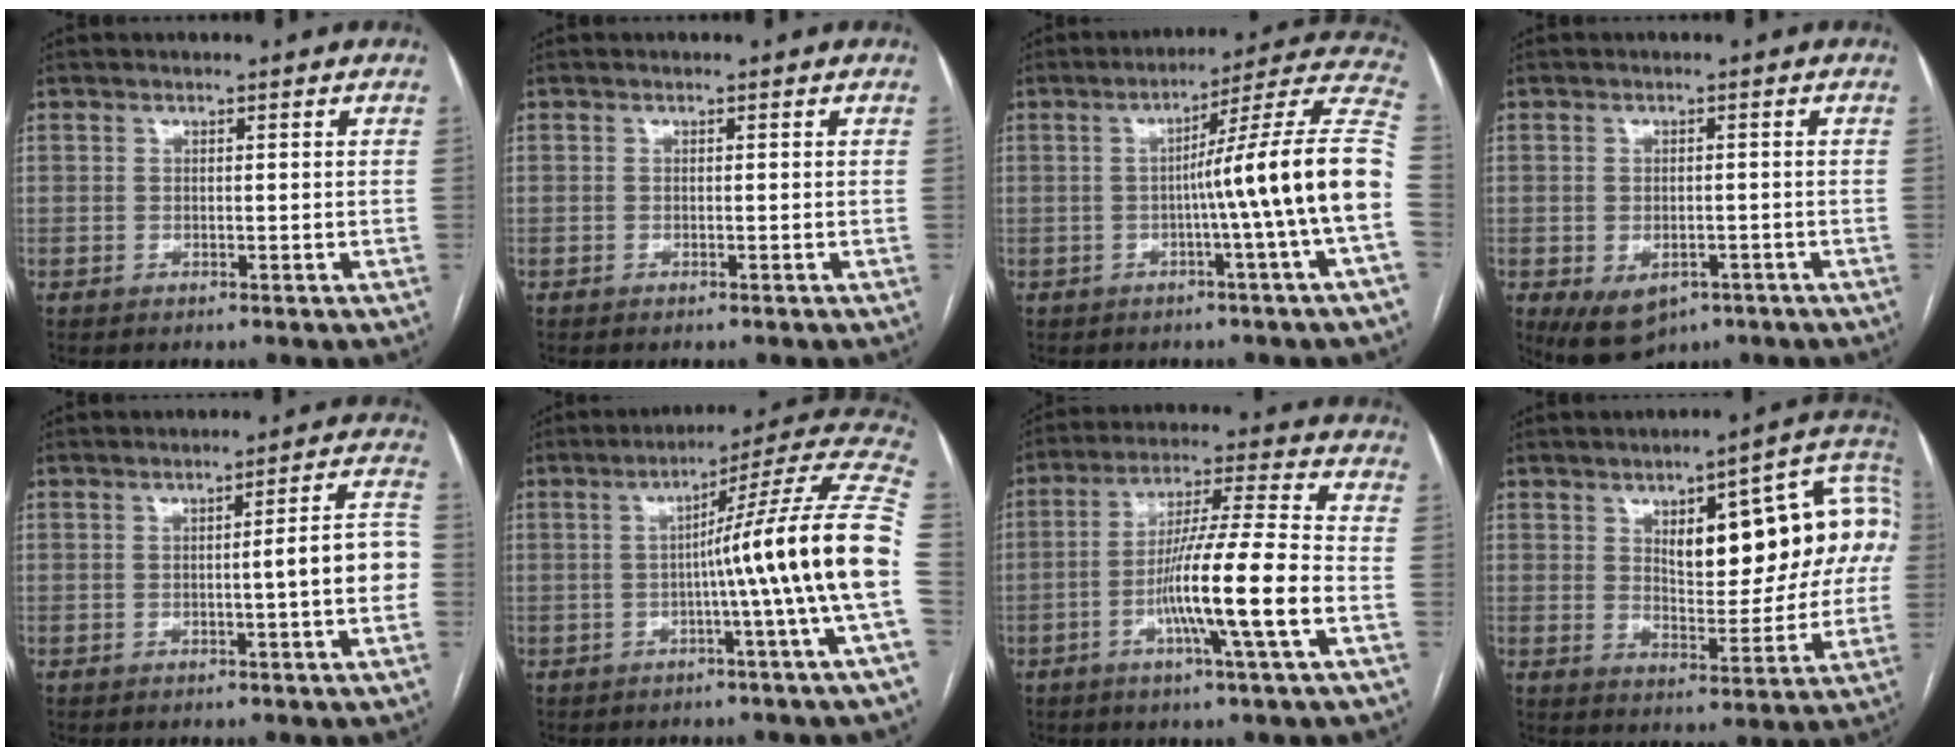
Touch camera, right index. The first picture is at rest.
{"total": 0.0}
{"total": 16.1, "force": [-2.4, -2.7, 15.7], "torque": [-0.202, 0.019, -0.044]}
{"total": 7.1, "force": [-3.6, 4.5, 4.1], "torque": [-0.072, -0.002, -0.044]}
{"total": 6.9, "force": [-1.2, -0.1, 6.8], "torque": [-0.082, 0.018, -0.020]}
{"total": 17.5, "force": [-2.3, -2.8, 17.2], "torque": [-0.212, 0.021, -0.046]}
{"total": 13.8, "force": [-4.2, -1.1, 13.1], "torque": [-0.235, -0.004, -0.081]}
{"total": 17.5, "force": [3.9, 6.4, 15.8], "torque": [-0.205, 0.038, 0.056]}